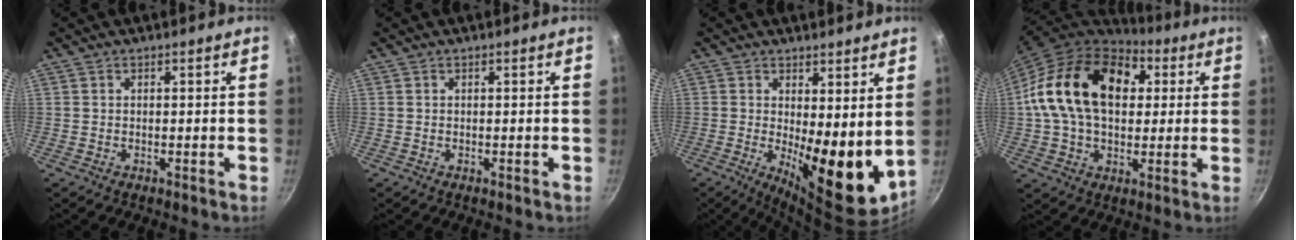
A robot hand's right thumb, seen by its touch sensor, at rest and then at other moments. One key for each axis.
{"total": 0.0}
{"total": 12.9, "fx": 1.3, "fy": 4.5, "fz": 12.0, "tx": -0.145, "ty": -0.038, "tz": 0.027}
{"total": 23.1, "fx": 4.7, "fy": 15.6, "fz": 16.4, "tx": -0.271, "ty": 0.024, "tz": 0.068}